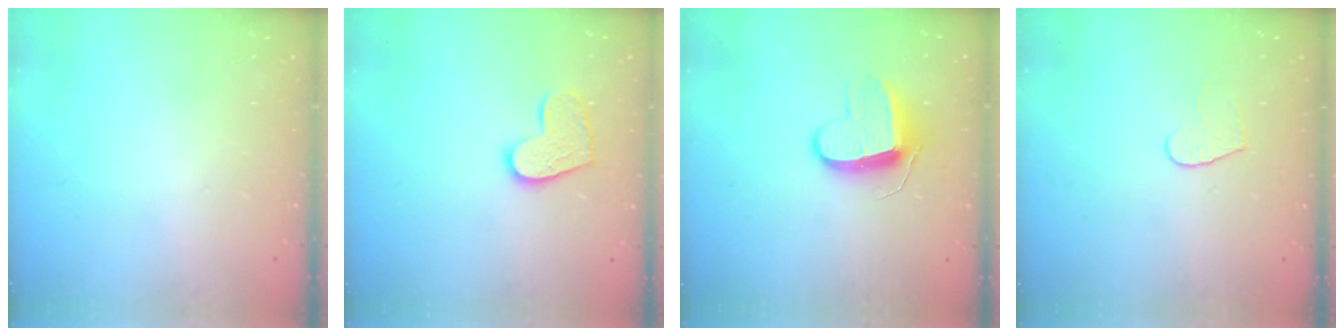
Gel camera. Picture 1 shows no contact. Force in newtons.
{"total": 11.3, "press": 11.2, "slide": 0.7}
{"total": 9.8, "press": 9.8, "slide": 0.2}
{"total": 4.7, "press": 4.7, "slide": 0.4}